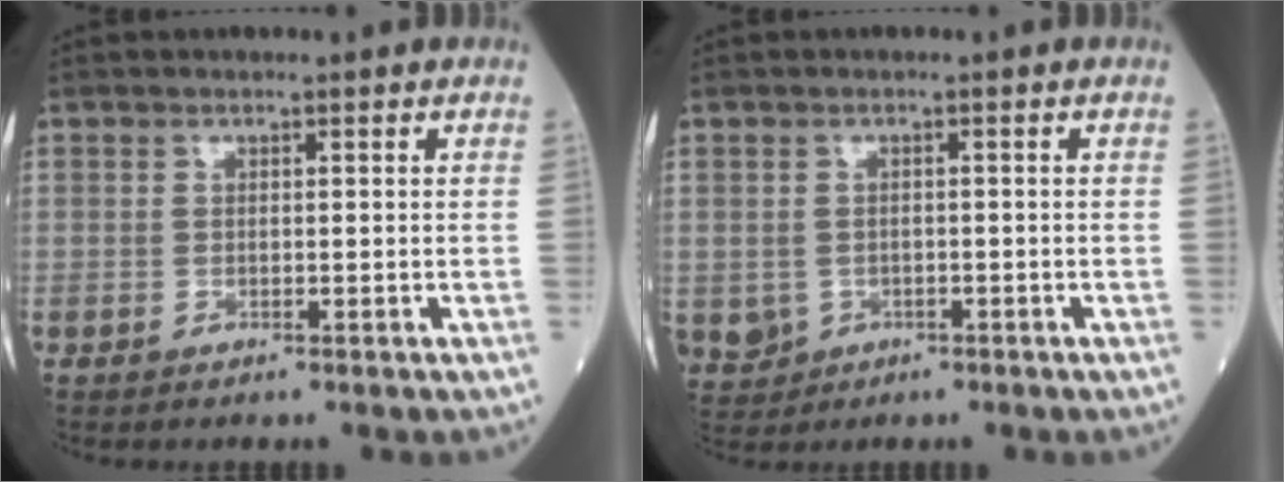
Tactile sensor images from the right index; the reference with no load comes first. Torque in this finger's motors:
{"motor_torque": [0.19, -0.16, 0.04, 0.01]}